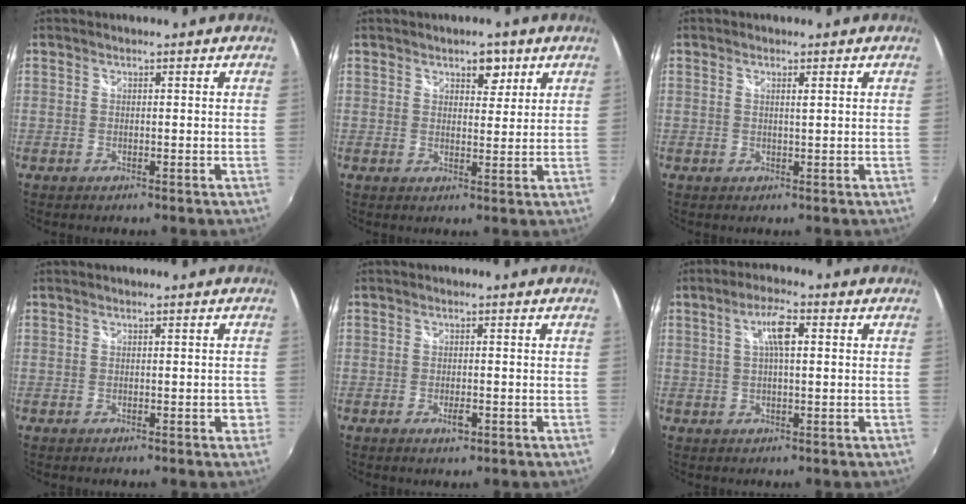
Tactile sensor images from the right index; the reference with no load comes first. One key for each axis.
{"total": 3.7, "fx": 2.2, "fy": 2.2, "fz": 2.1, "tx": -0.022, "ty": 0.004, "tz": 0.033}
{"total": 1.0, "fx": 0.4, "fy": -0.2, "fz": 0.9, "tx": -0.014, "ty": -0.001, "tz": 0.006}
{"total": 2.4, "fx": -1.0, "fy": 1.0, "fz": 1.9, "tx": -0.022, "ty": 0.001, "tz": -0.010}
{"total": 2.3, "fx": -1.0, "fy": 0.9, "fz": 1.8, "tx": -0.033, "ty": -0.004, "tz": -0.018}
{"total": 5.1, "fx": 1.2, "fy": 1.1, "fz": 4.8, "tx": -0.088, "ty": 0.008, "tz": 0.022}